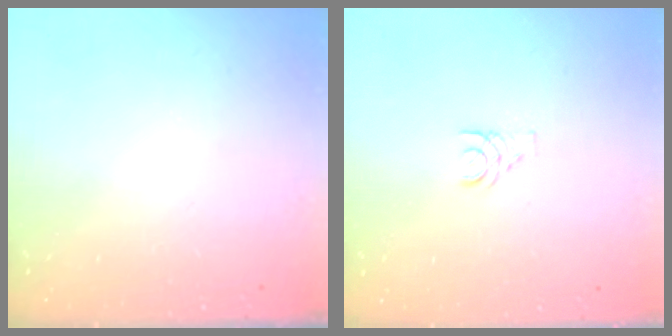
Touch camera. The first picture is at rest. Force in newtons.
{"total": 1.4, "press": 1.4, "slide": 0.2}